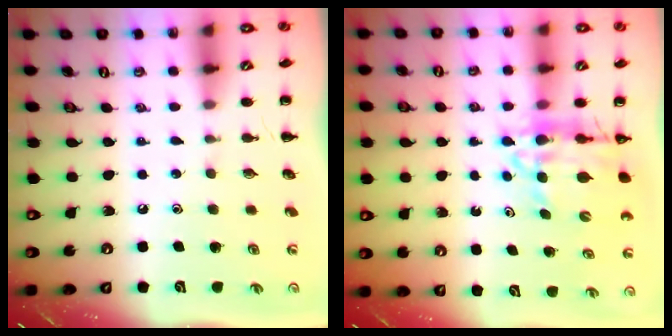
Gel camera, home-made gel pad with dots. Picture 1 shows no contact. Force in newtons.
{"total": 12.7, "press": 12.1, "slide": 4.0}